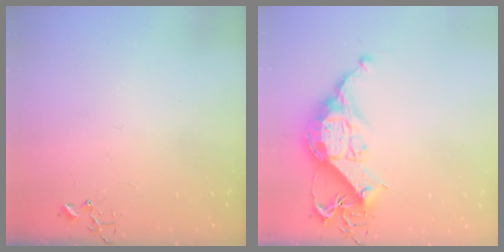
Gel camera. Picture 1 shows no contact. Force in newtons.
{"total": 13.3, "press": 13.3, "slide": 0.7}